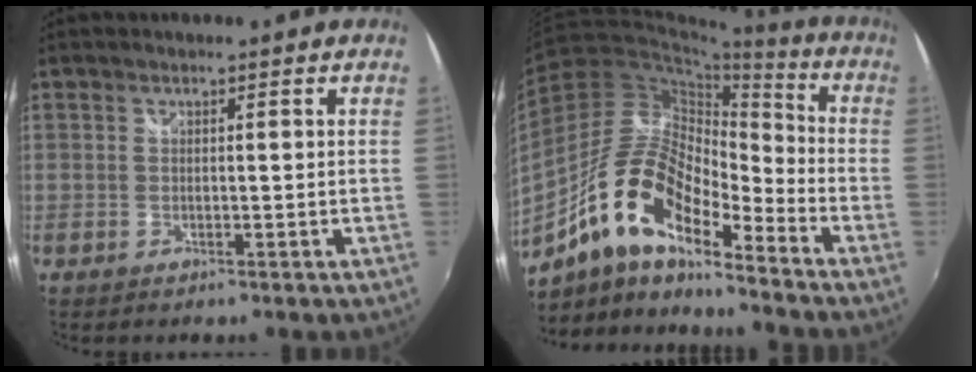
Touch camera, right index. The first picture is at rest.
{"total": 15.0, "force": [-10.2, 4.6, 10.1], "torque": [-0.191, 0.005, -0.203]}